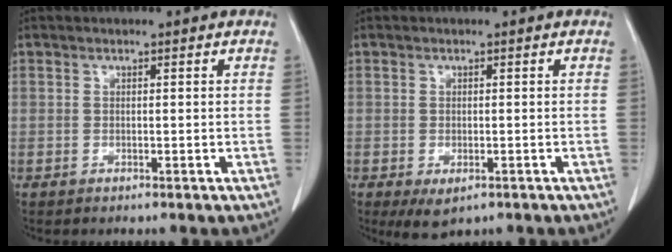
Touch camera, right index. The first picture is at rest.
{"total": 3.7, "force": [-1.9, 1.9, 2.5], "torque": [-0.042, -0.009, -0.021]}